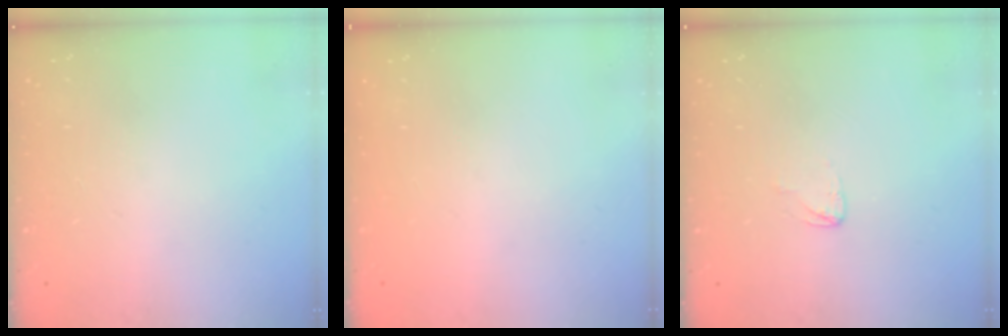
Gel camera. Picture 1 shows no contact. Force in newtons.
{"total": 0.0}
{"total": 2.0, "press": 2.0, "slide": 0.1}